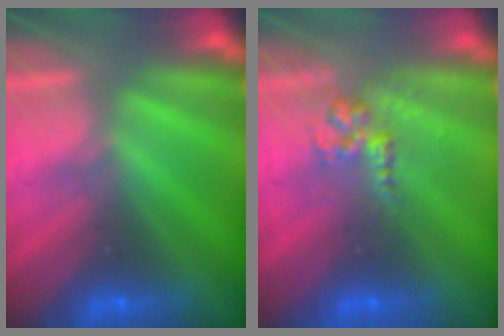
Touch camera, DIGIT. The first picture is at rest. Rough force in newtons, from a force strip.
{"total": 2.6}